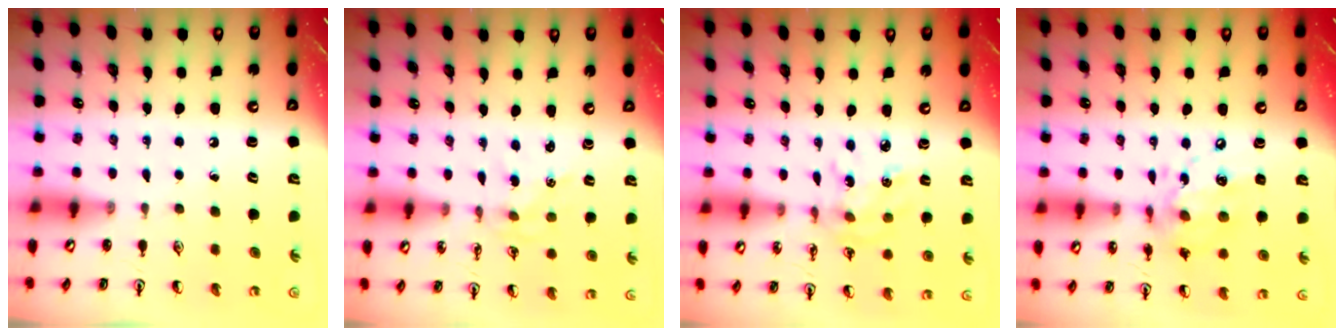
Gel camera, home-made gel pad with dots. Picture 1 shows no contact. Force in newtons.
{"total": 0.7, "press": 0.6, "slide": 0.2}
{"total": 5.6, "press": 5.6, "slide": 0.3}
{"total": 12.8, "press": 12.8, "slide": 0.9}